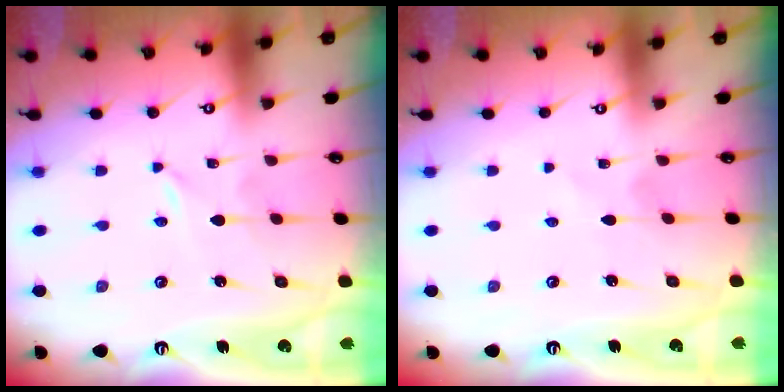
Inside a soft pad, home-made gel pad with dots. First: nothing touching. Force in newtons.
{"total": 1.2, "press": 1.1, "slide": 0.2}